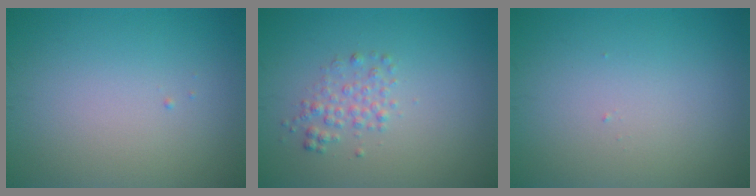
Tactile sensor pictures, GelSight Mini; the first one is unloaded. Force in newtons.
{"total": 1.8, "press": 1.8, "slide": 0.0}
{"total": 0.0}